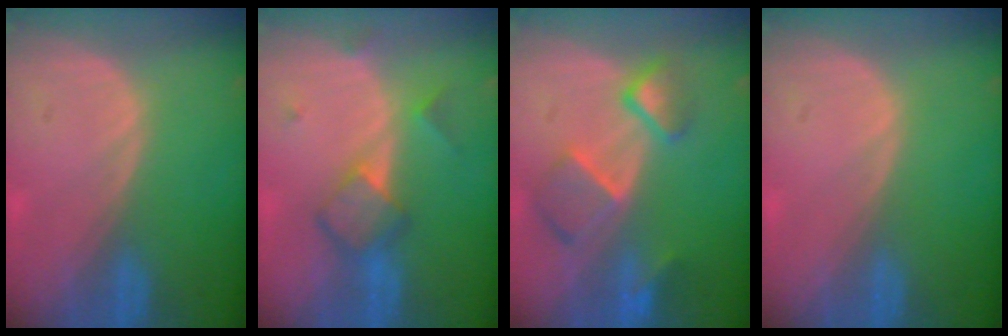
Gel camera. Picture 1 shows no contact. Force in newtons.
{"total": 5.1, "press": 5.1, "slide": 0.6}
{"total": 7.7, "press": 6.7, "slide": 3.8}
{"total": 0.0}